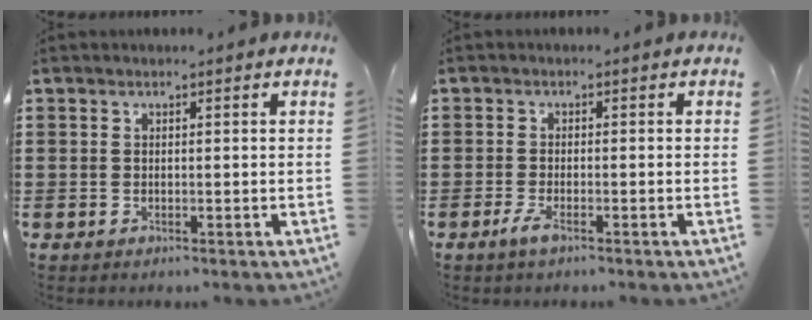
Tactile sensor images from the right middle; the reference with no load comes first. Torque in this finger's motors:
{"motor_torque": [0.45, -0.30, 0.02, 0.05]}